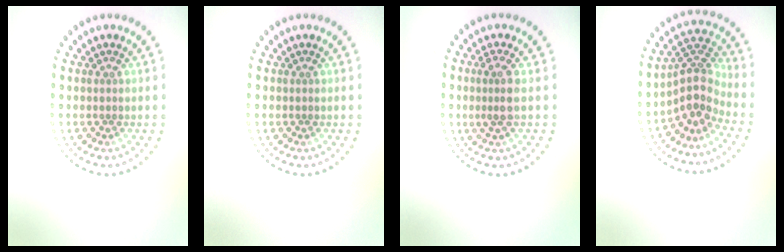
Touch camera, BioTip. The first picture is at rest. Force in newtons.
{"total": 0.0}
{"total": 2.1, "press": 1.7, "slide": 1.2}
{"total": 3.9, "press": 3.0, "slide": 2.5}